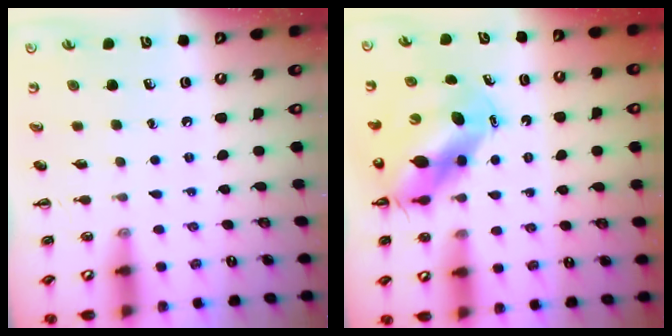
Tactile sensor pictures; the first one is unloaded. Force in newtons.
{"total": 10.3, "press": 9.9, "slide": 2.9}